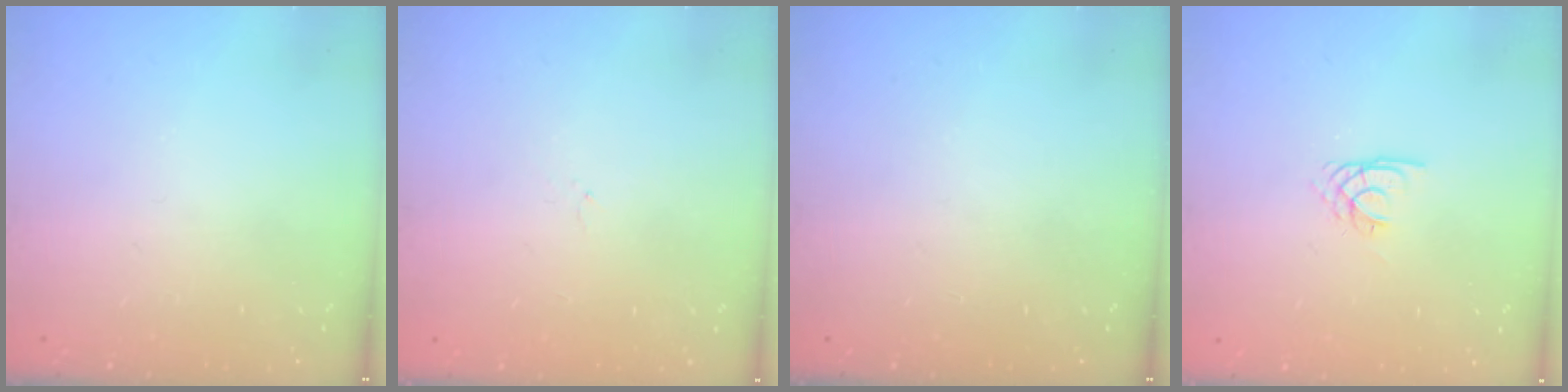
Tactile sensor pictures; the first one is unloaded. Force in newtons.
{"total": 0.0}
{"total": 0.0}
{"total": 2.2, "press": 2.2, "slide": 0.3}